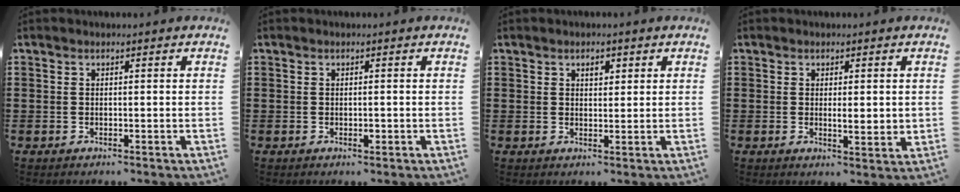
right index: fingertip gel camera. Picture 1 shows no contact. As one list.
[{"total": 1.0, "force": [-0.2, 0.4, 0.9], "torque": [-0.017, -0.003, -0.004]}, {"total": 1.6, "force": [0.8, 1.0, 1.0], "torque": [-0.014, 0.002, 0.011]}, {"total": 2.3, "force": [0.3, 0.7, 2.2], "torque": [-0.043, 0.003, 0.004]}]